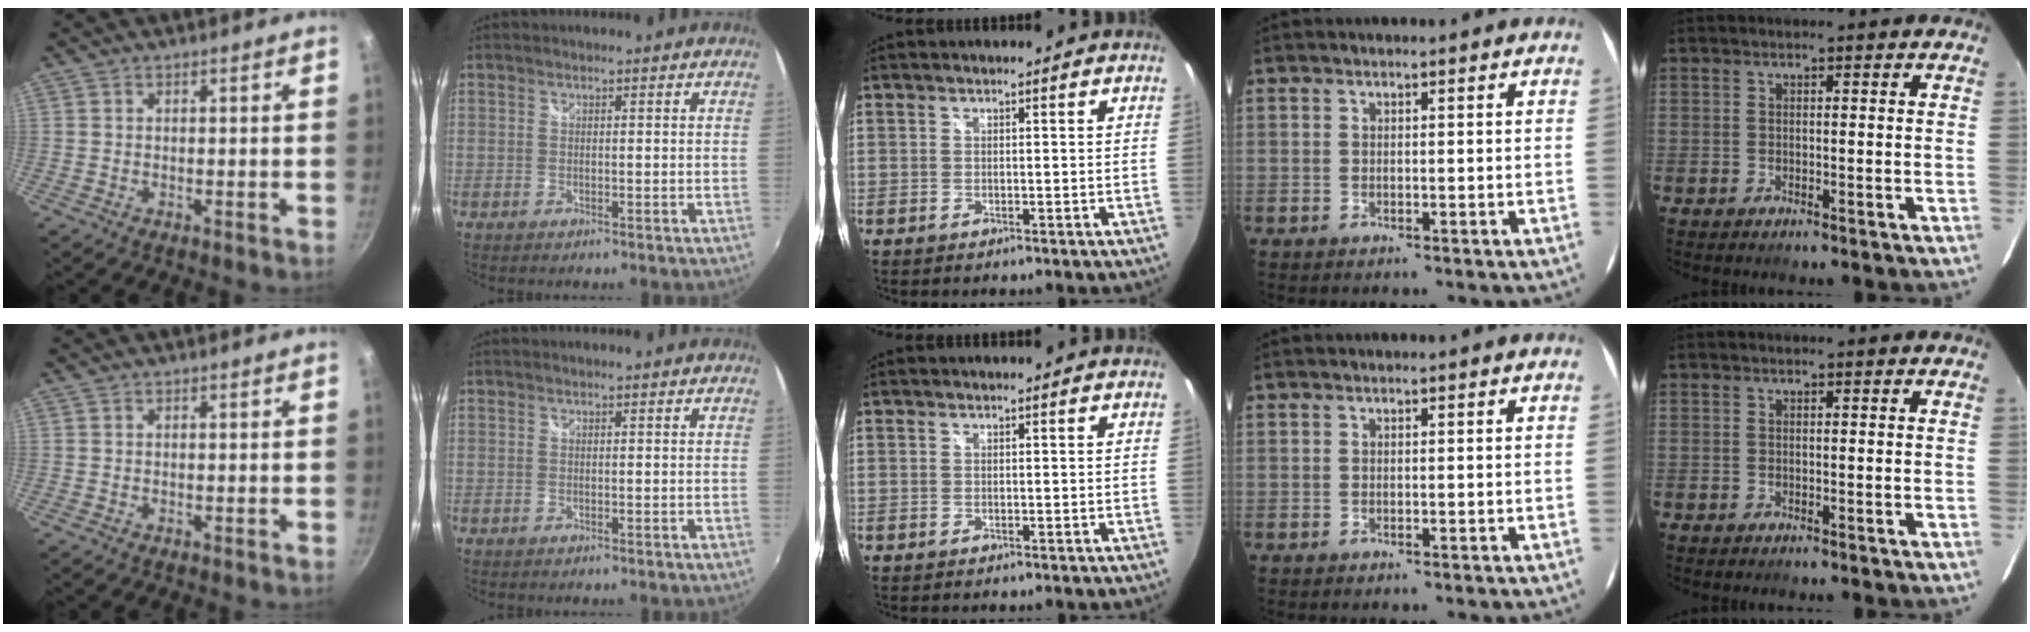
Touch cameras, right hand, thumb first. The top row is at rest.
{}